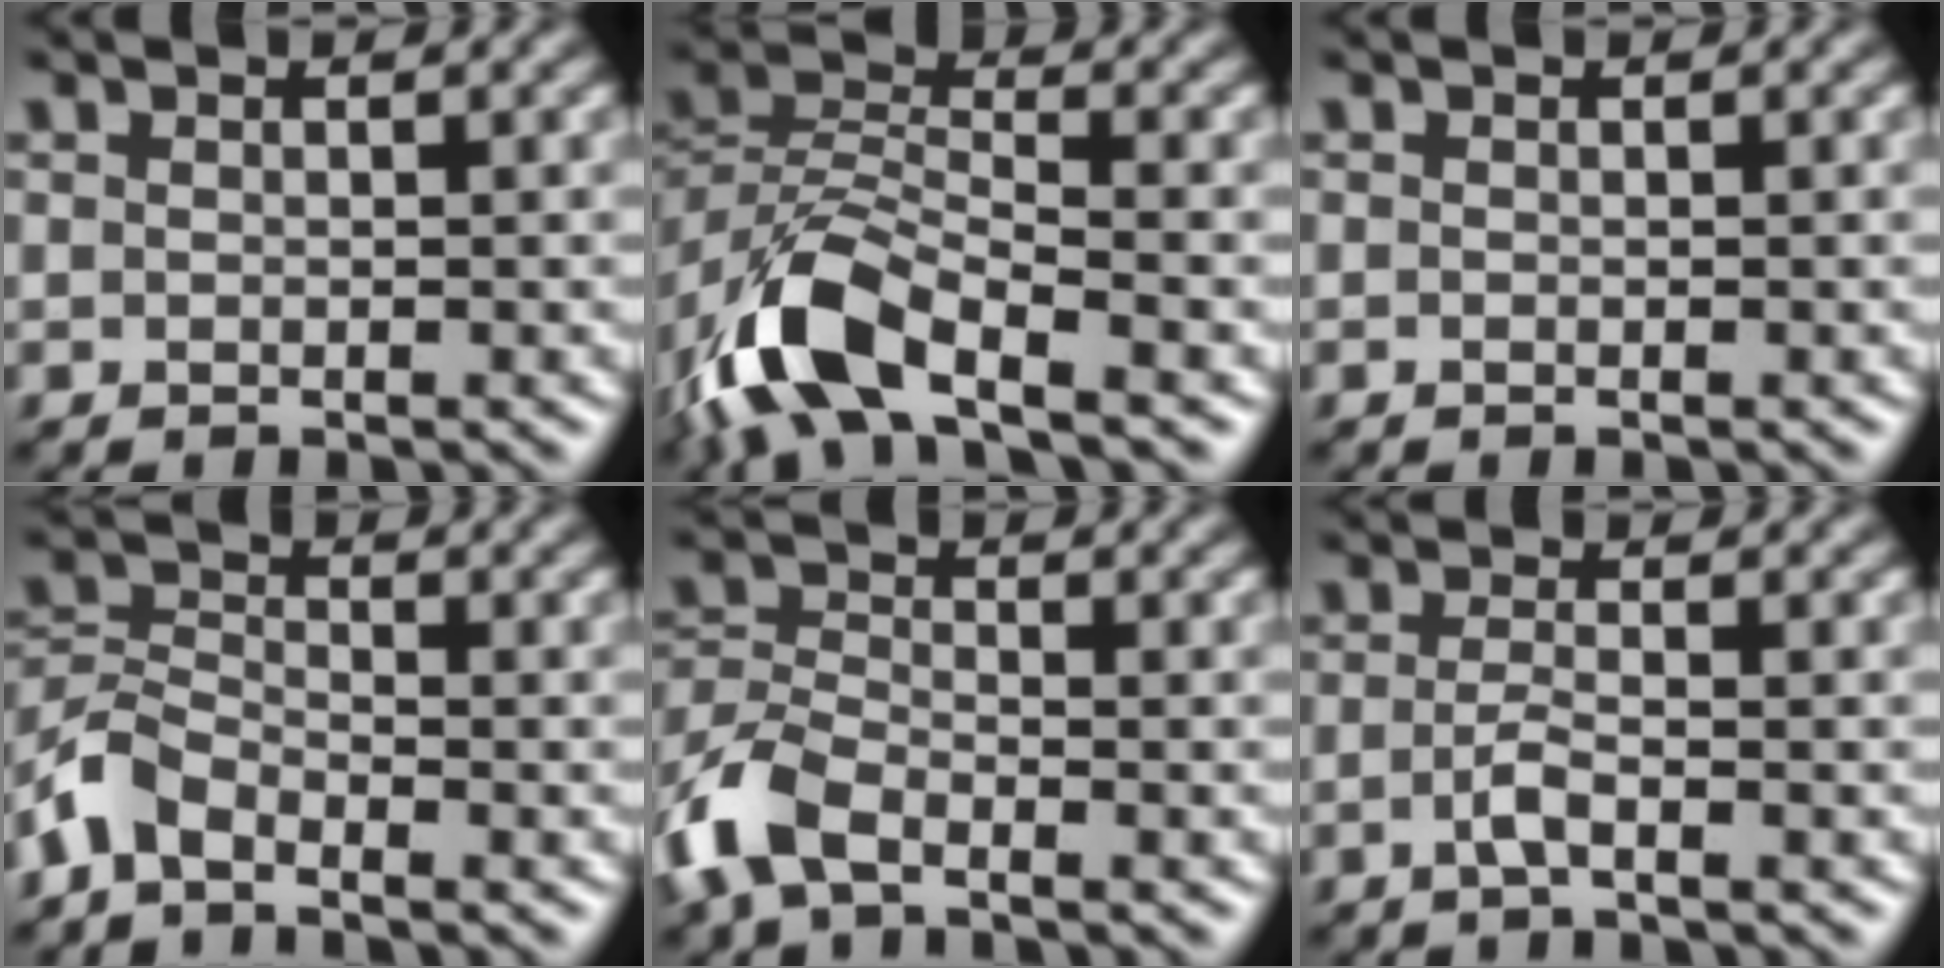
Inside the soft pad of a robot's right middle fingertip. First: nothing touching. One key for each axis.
{"total": 9.4, "fx": -5.5, "fy": 4.1, "fz": 6.4, "tx": -0.131, "ty": 0.001, "tz": -0.115}
{"total": 0.0}
{"total": 3.7, "fx": -2.7, "fy": 1.7, "fz": 1.9, "tx": -0.042, "ty": 0.002, "tz": -0.067}
{"total": 5.6, "fx": -3.4, "fy": 2.7, "fz": 3.5, "tx": -0.083, "ty": -0.004, "tz": -0.083}
{"total": 1.8, "fx": -0.7, "fy": 0.4, "fz": 1.6, "tx": -0.034, "ty": 0.001, "tz": -0.019}